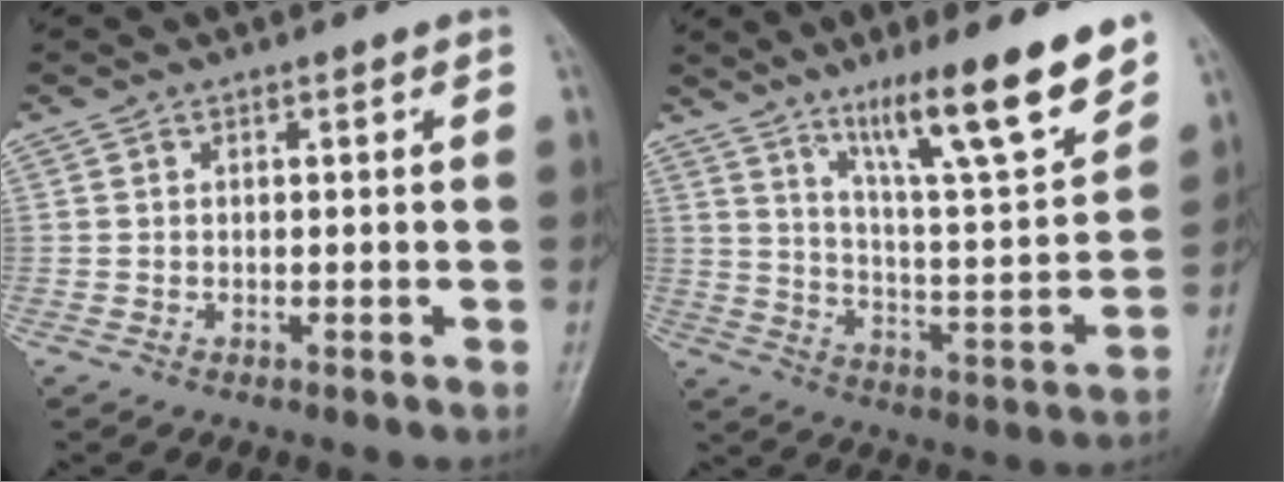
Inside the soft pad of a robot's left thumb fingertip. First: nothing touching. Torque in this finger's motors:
{"motor_torque": [1.69, 1.51, 1.43, -1.34, 0.23]}